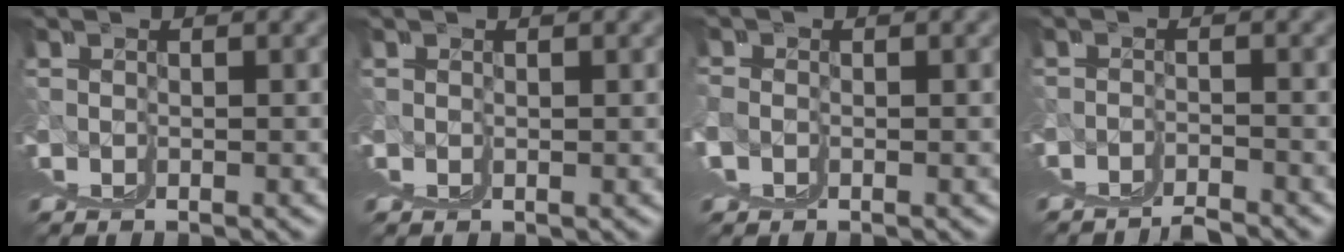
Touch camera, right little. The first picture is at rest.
{"total": 0.0}
{"total": 2.0, "force": [1.3, 1.5, 0.5], "torque": [-0.013, 0.000, 0.019]}
{"total": 2.7, "force": [1.1, 0.7, 2.3], "torque": [-0.021, 0.010, 0.013]}